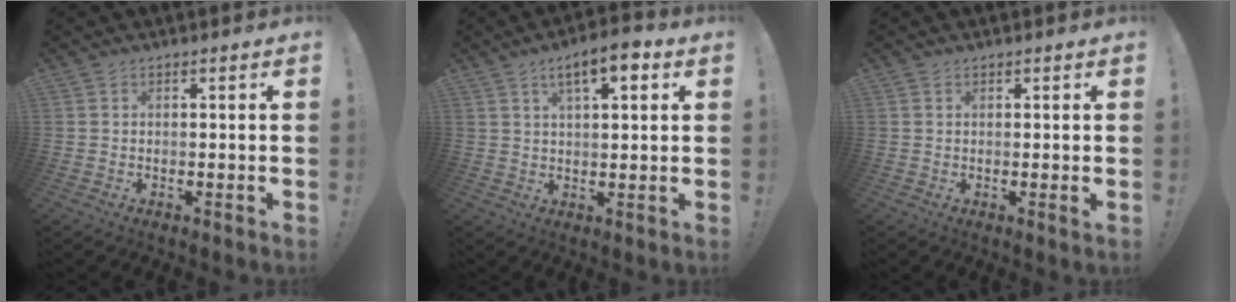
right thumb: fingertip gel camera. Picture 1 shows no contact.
{"total": 7.7, "force": [3.7, 2.4, 6.3], "torque": [-0.096, -0.013, 0.060]}
{"total": 0.8, "force": [0.5, -0.1, 0.6], "torque": [-0.002, -0.004, 0.006]}